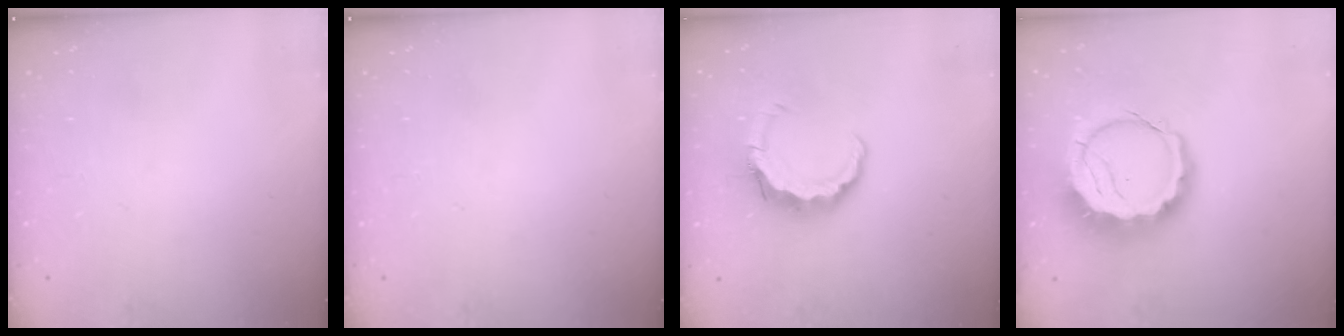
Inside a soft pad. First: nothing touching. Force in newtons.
{"total": 0.0}
{"total": 9.5, "press": 9.3, "slide": 1.8}
{"total": 14.7, "press": 14.4, "slide": 3.2}